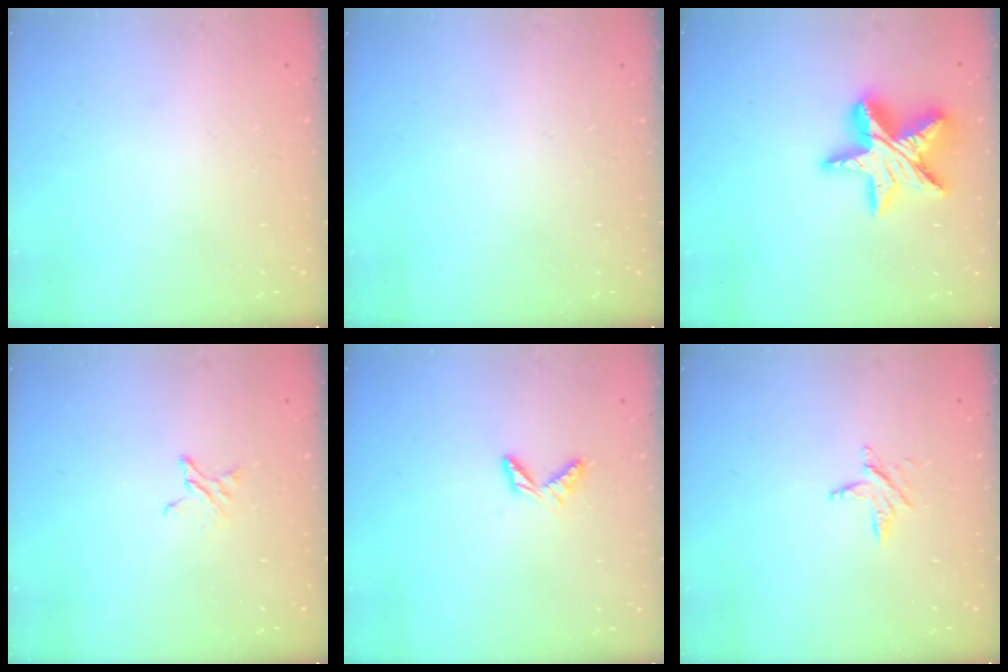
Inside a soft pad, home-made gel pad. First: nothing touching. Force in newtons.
{"total": 0.0}
{"total": 17.9, "press": 17.9, "slide": 1.4}
{"total": 2.0, "press": 2.0, "slide": 0.1}
{"total": 4.7, "press": 4.7, "slide": 0.4}
{"total": 3.6, "press": 3.6, "slide": 0.4}